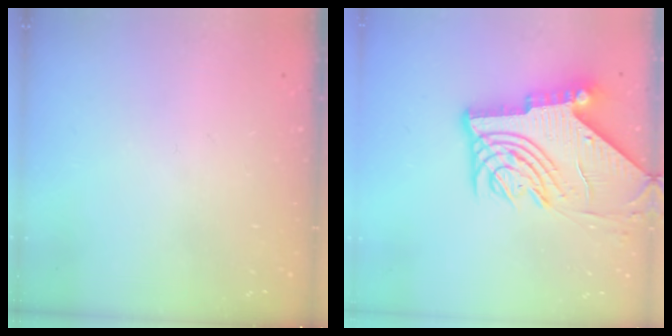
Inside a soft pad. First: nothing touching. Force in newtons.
{"total": 14.9, "press": 14.8, "slide": 1.9}